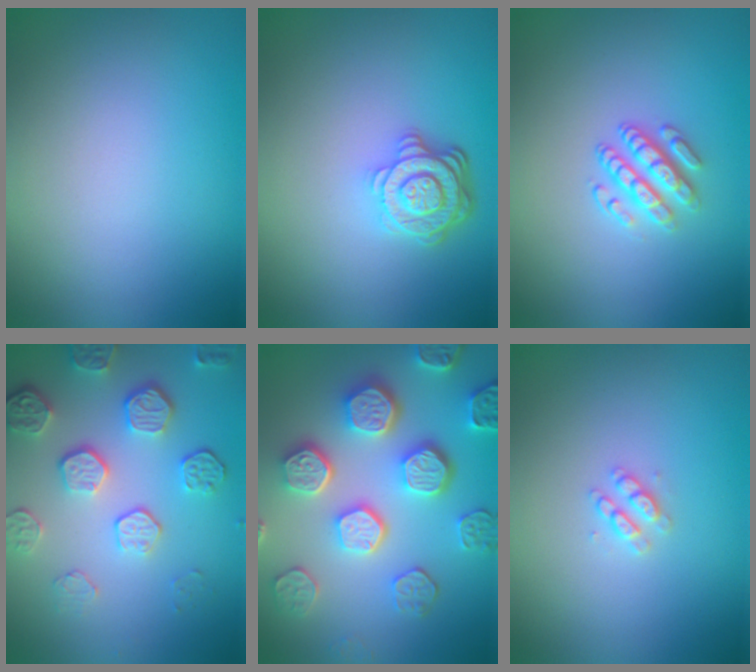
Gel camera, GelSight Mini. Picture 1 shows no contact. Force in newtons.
{"total": 4.0, "press": 3.2, "slide": 2.4}
{"total": 2.9, "press": 2.5, "slide": 1.4}
{"total": 5.4, "press": 4.2, "slide": 3.3}
{"total": 7.1, "press": 6.0, "slide": 3.7}
{"total": 1.4, "press": 1.3, "slide": 0.3}